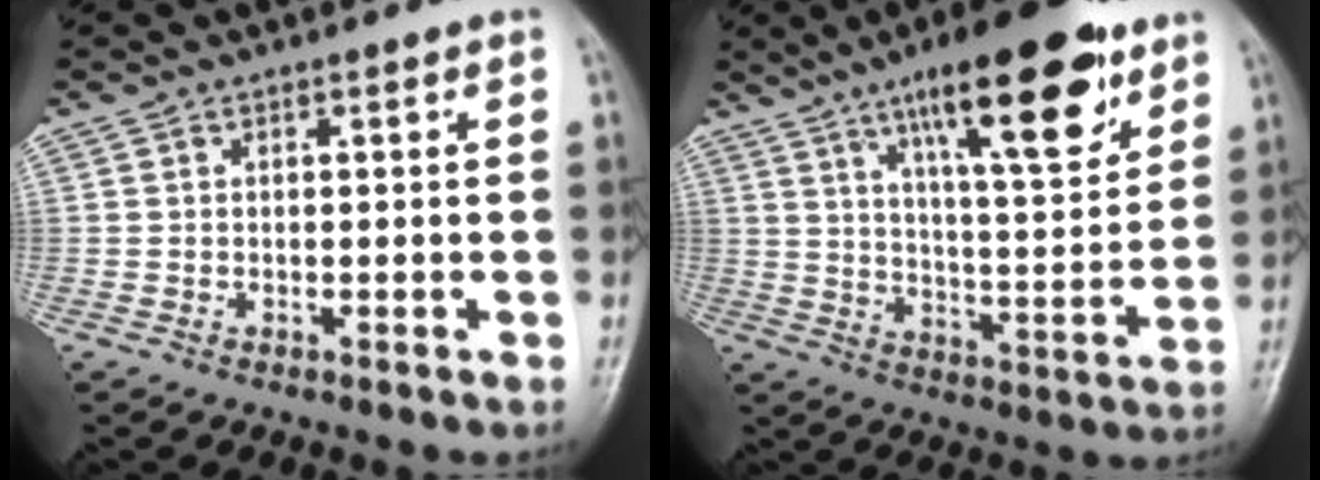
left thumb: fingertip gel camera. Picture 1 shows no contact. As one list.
[{"total": 19.4, "force": [11.2, 5.5, 14.9], "torque": [-0.195, -0.049, 0.176]}]